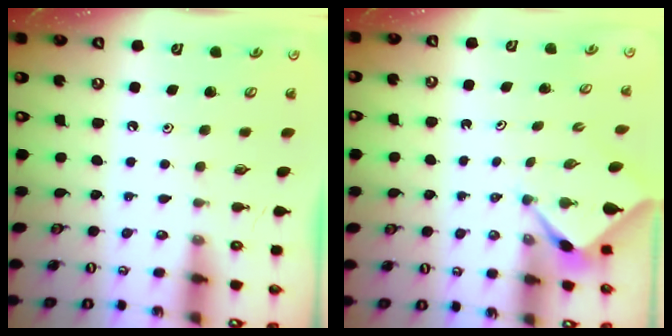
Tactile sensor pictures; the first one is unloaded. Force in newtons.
{"total": 2.2, "press": 2.2, "slide": 0.2}